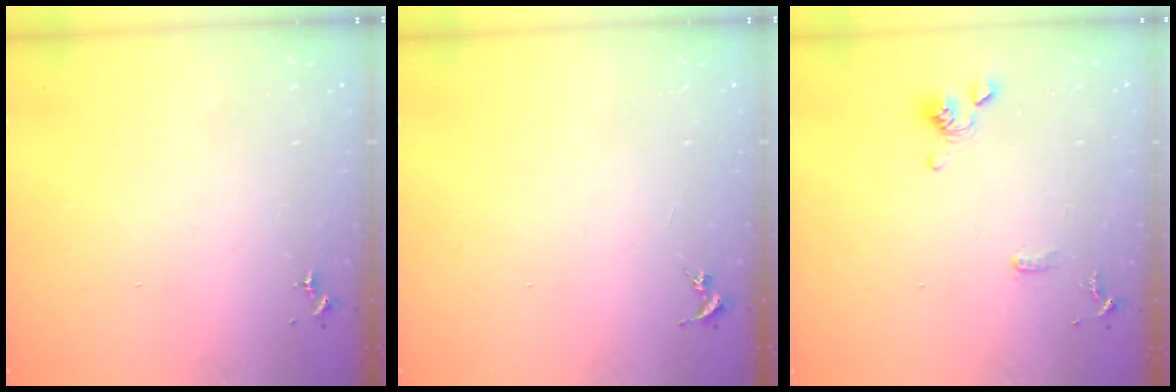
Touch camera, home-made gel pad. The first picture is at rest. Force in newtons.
{"total": 0.0}
{"total": 10.8, "press": 10.6, "slide": 2.0}